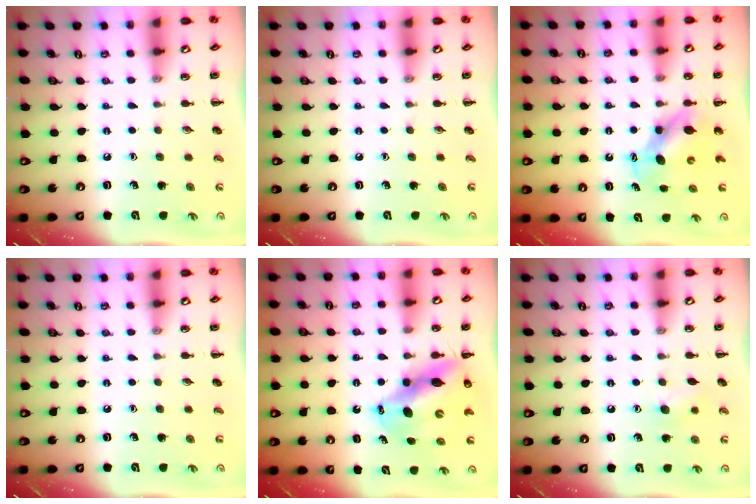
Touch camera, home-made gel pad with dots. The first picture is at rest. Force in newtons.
{"total": 0.0}
{"total": 6.6, "press": 6.5, "slide": 0.7}
{"total": 0.0}
{"total": 13.0, "press": 12.5, "slide": 3.3}
{"total": 7.9, "press": 7.7, "slide": 1.4}